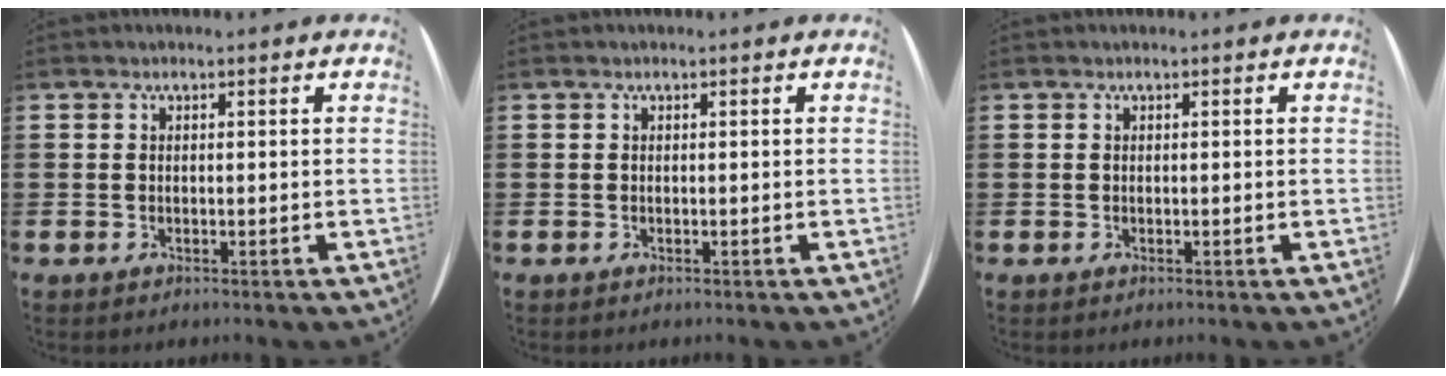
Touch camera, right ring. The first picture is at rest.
{"total": 0.0}
{"total": 0.0}